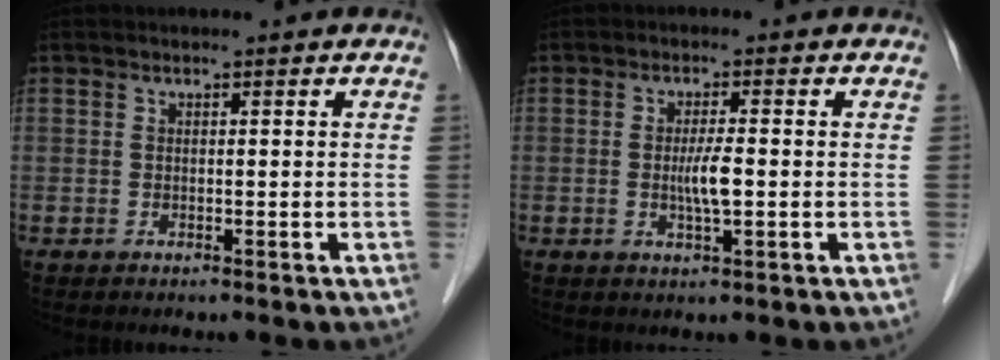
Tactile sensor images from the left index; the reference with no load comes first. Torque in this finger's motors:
{"motor_torque": [0.27, 0.13, 0.10, 0.05]}